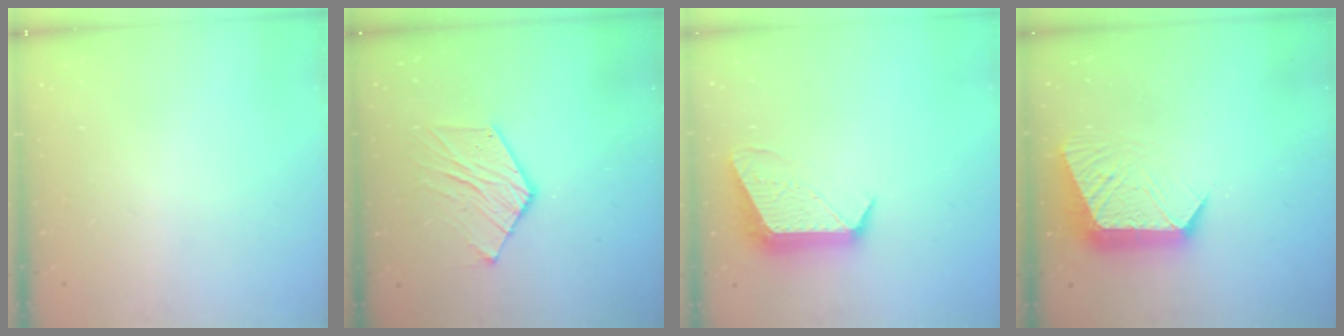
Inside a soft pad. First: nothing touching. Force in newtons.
{"total": 9.6, "press": 9.6, "slide": 0.5}
{"total": 11.6, "press": 11.5, "slide": 0.7}
{"total": 11.8, "press": 11.7, "slide": 1.1}